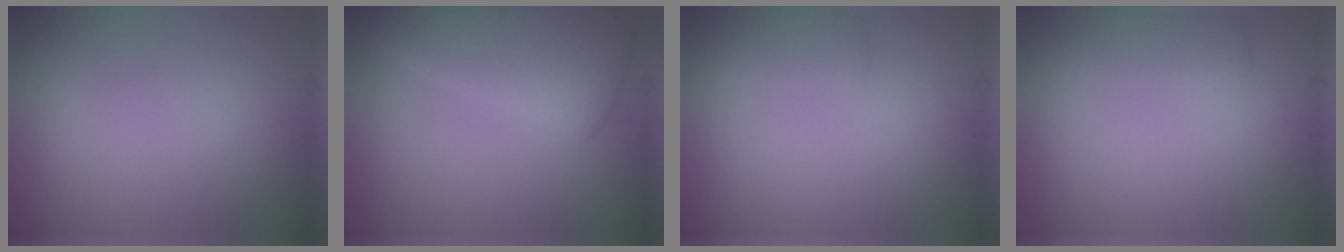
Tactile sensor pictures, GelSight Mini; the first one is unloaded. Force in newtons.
{"total": 7.5, "press": 7.5, "slide": 0.3}
{"total": 1.5, "press": 1.5, "slide": 0.1}
{"total": 1.5, "press": 1.5, "slide": 0.1}